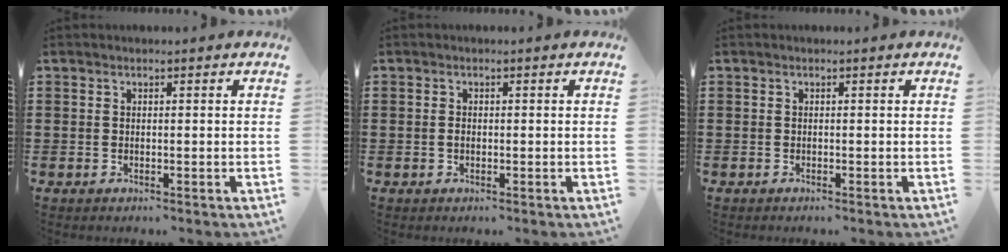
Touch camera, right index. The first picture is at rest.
{"total": 0.8, "force": [-0.2, 0.5, 0.6], "torque": [-0.014, 0.000, -0.004]}
{"total": 0.0}